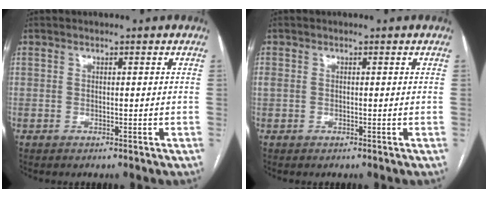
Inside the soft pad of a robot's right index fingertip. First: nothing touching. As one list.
[{"total": 0.8, "force": [0.1, 0.6, 0.4], "torque": [-0.014, 0.012, 0.006]}]